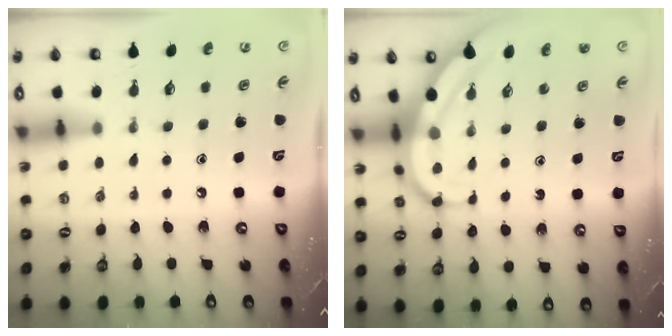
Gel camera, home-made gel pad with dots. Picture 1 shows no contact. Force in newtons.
{"total": 6.7, "press": 6.6, "slide": 0.8}